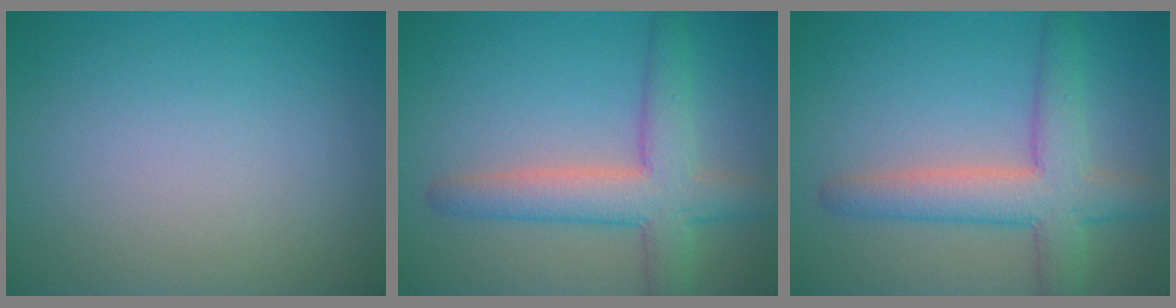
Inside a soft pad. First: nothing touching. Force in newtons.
{"total": 5.8, "press": 5.8, "slide": 0.2}
{"total": 5.8, "press": 5.8, "slide": 0.2}